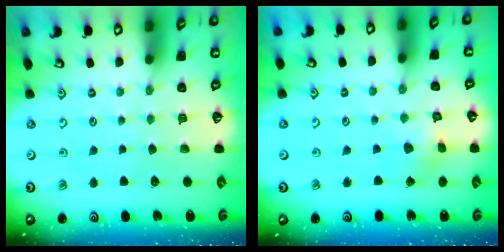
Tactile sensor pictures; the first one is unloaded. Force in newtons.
{"total": 2.0, "press": 2.0, "slide": 0.3}